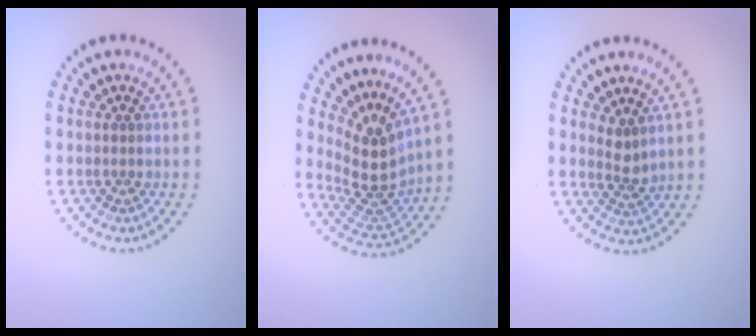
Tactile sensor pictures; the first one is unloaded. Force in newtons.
{"total": 4.0, "press": 2.7, "slide": 3.0}
{"total": 1.9, "press": 1.4, "slide": 1.3}